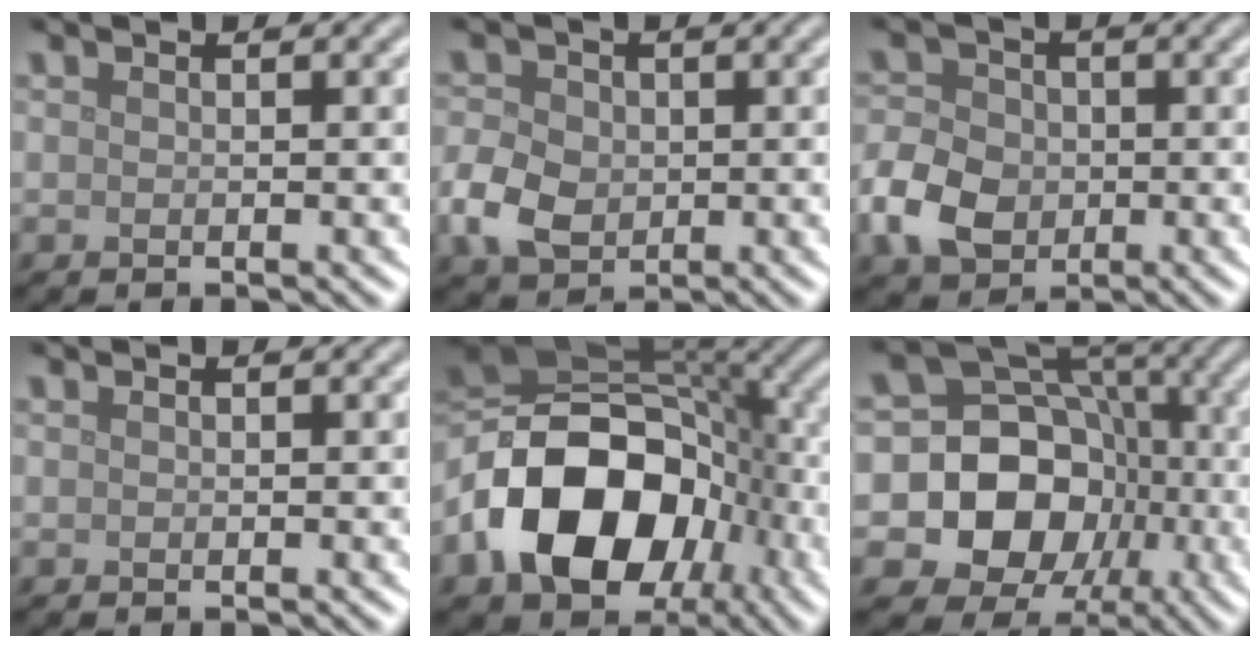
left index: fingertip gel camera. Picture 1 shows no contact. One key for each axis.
{"total": 4.6, "fx": -0.8, "fy": 3.6, "fz": 2.7, "tx": -0.059, "ty": 0.001, "tz": -0.023}
{"total": 5.6, "fx": -1.7, "fy": 4.4, "fz": 3.0, "tx": -0.067, "ty": 0.002, "tz": -0.046}
{"total": 0.0}
{"total": 15.2, "fx": -4.9, "fy": 10.6, "fz": 9.7, "tx": -0.177, "ty": -0.007, "tz": -0.097}
{"total": 14.8, "fx": -2.7, "fy": 13.1, "fz": 6.2, "tx": -0.114, "ty": 0.004, "tz": -0.068}